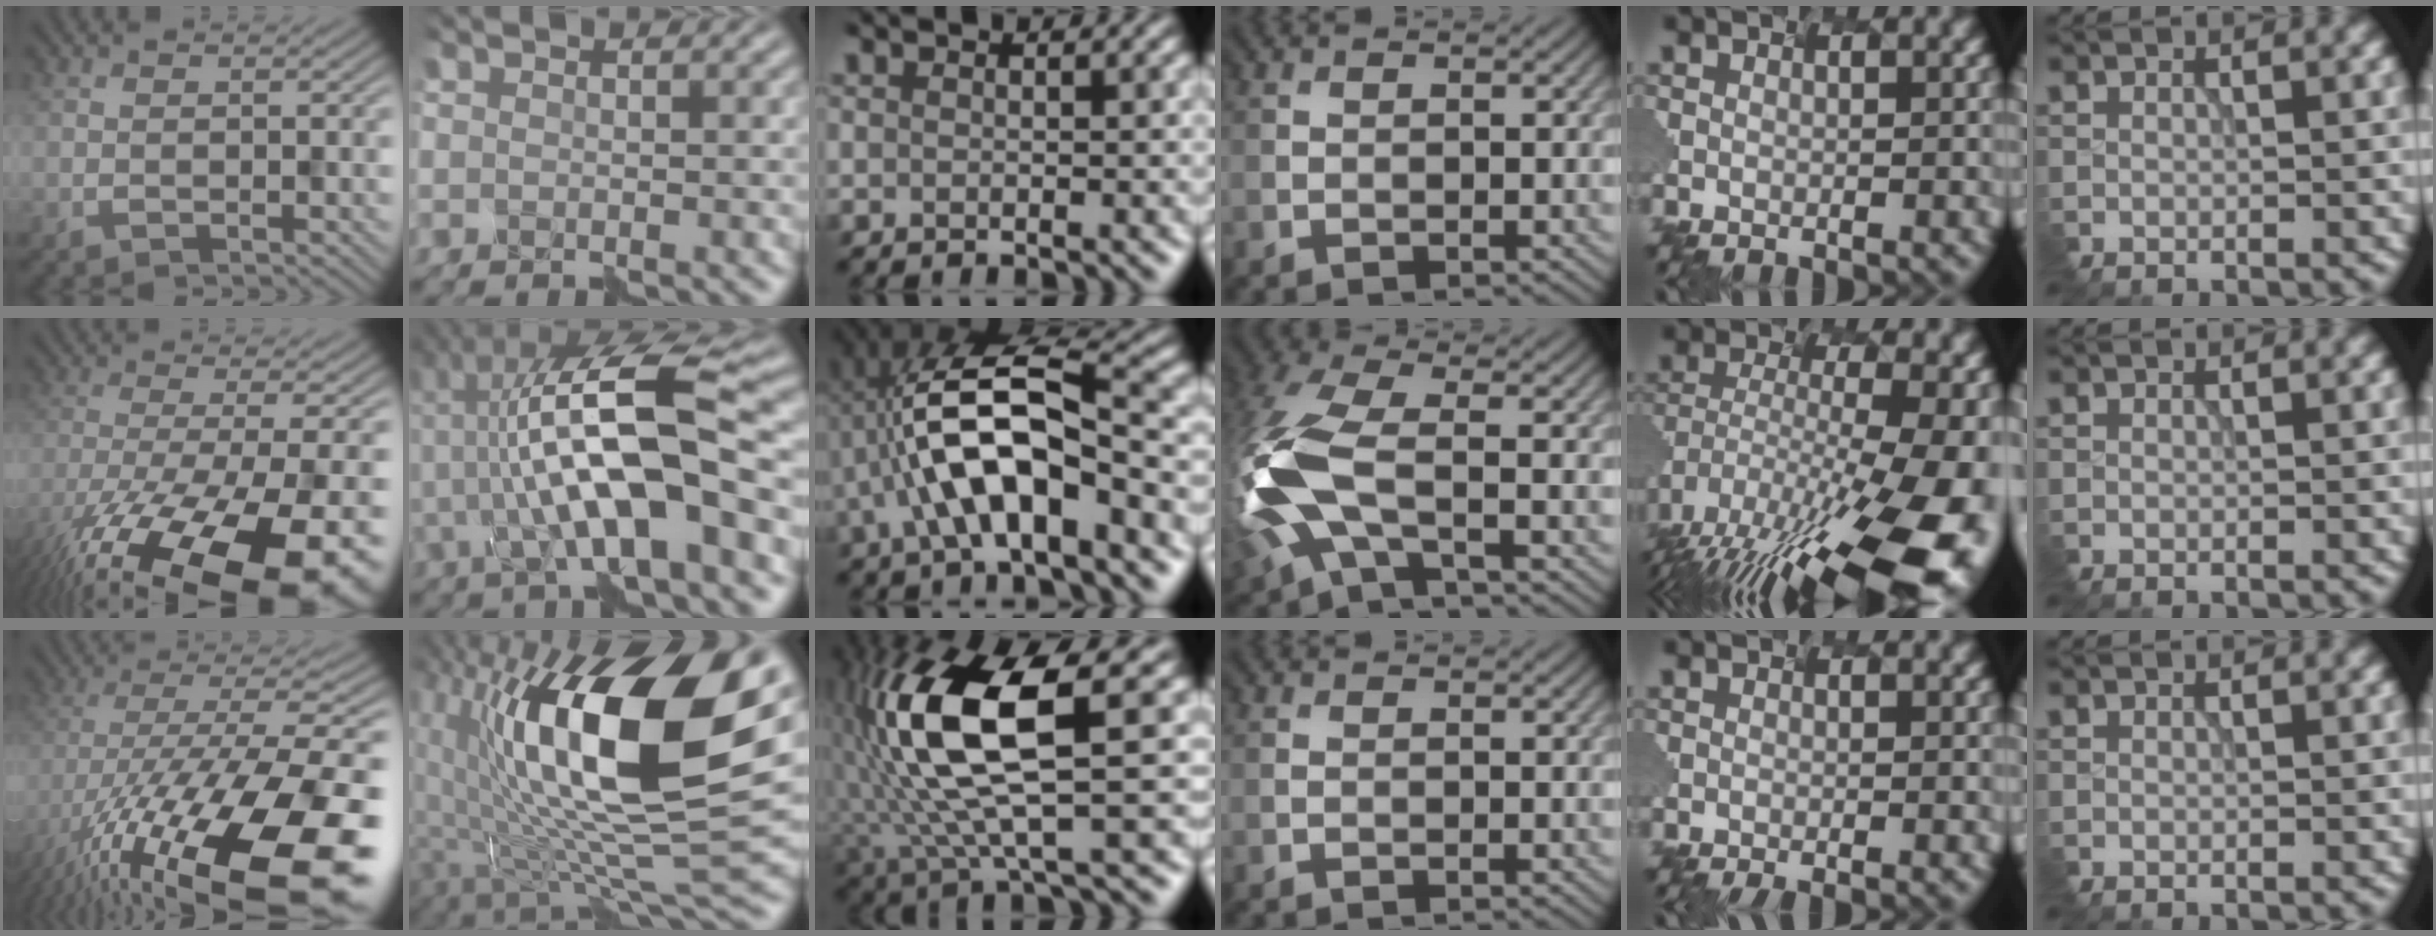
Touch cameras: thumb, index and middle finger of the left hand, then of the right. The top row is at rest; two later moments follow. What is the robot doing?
{"motion": "assemble", "object": "spray bottle"}